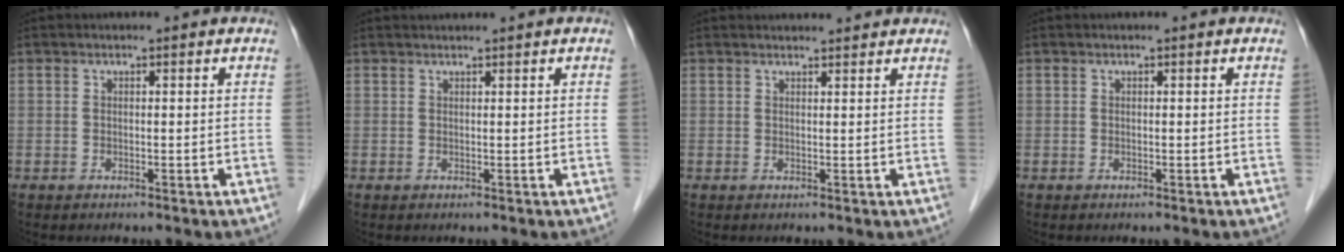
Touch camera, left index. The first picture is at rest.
{"total": 1.7, "force": [1.6, 0.0, 0.5], "torque": [0.005, 0.017, 0.027]}
{"total": 5.2, "force": [5.0, 1.1, 1.0], "torque": [-0.001, 0.022, 0.061]}
{"total": 0.0}